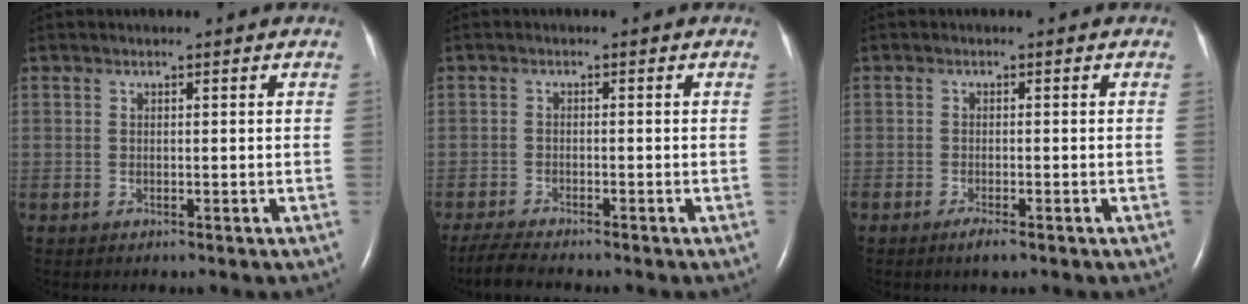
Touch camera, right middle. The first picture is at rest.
{"total": 4.8, "force": [-4.3, 0.2, 2.2], "torque": [-0.046, -0.019, -0.073]}
{"total": 1.9, "force": [-1.3, 0.3, 1.4], "torque": [-0.032, -0.004, -0.024]}